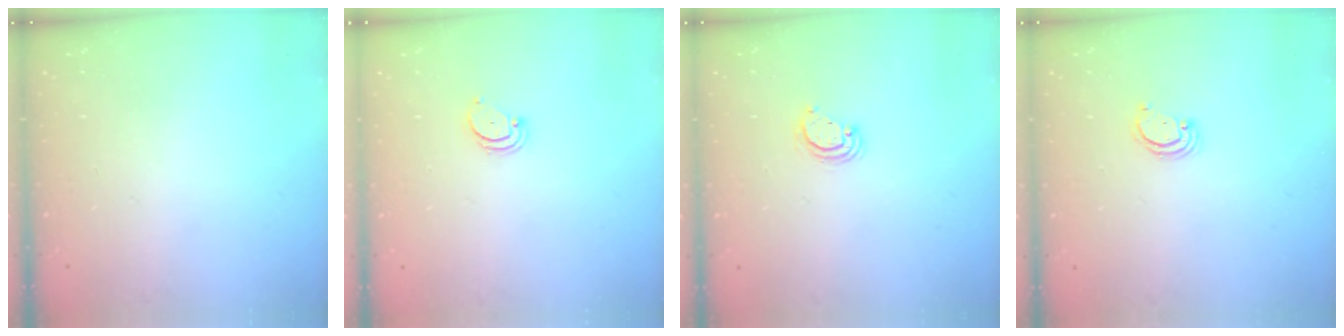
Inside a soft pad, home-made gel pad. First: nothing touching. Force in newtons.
{"total": 1.8, "press": 1.8, "slide": 0.2}
{"total": 3.4, "press": 3.3, "slide": 0.4}
{"total": 1.7, "press": 1.7, "slide": 0.1}